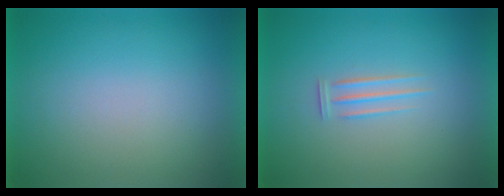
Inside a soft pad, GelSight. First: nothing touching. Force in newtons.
{"total": 1.3}